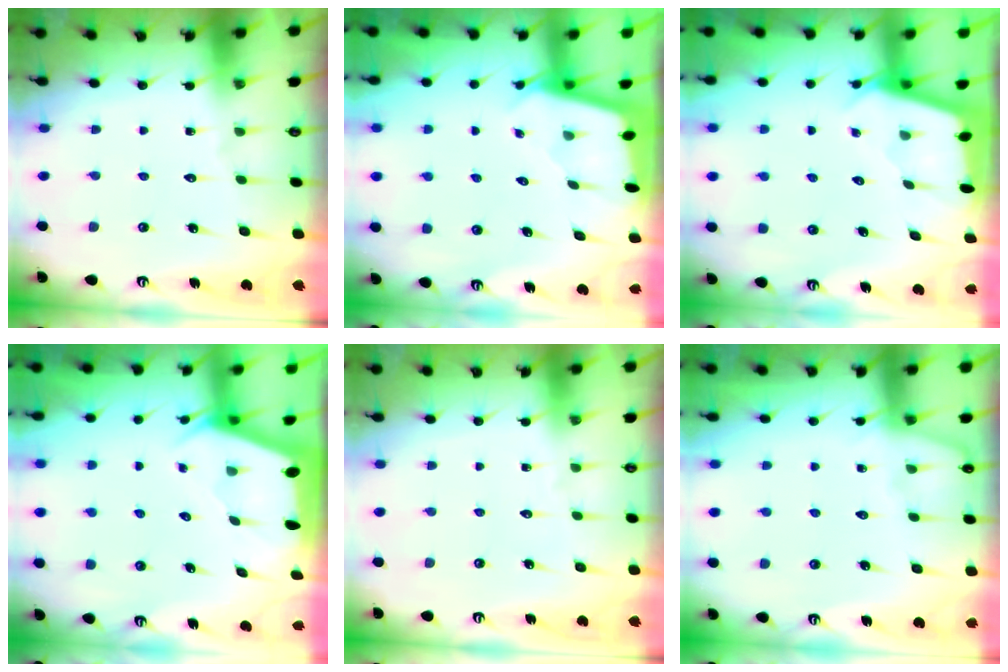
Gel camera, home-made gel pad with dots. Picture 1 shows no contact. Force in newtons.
{"total": 1.8, "press": 1.8, "slide": 0.2}
{"total": 2.4, "press": 2.4, "slide": 0.3}
{"total": 2.0, "press": 2.0, "slide": 0.3}
{"total": 0.0}
{"total": 2.0, "press": 2.0, "slide": 0.4}